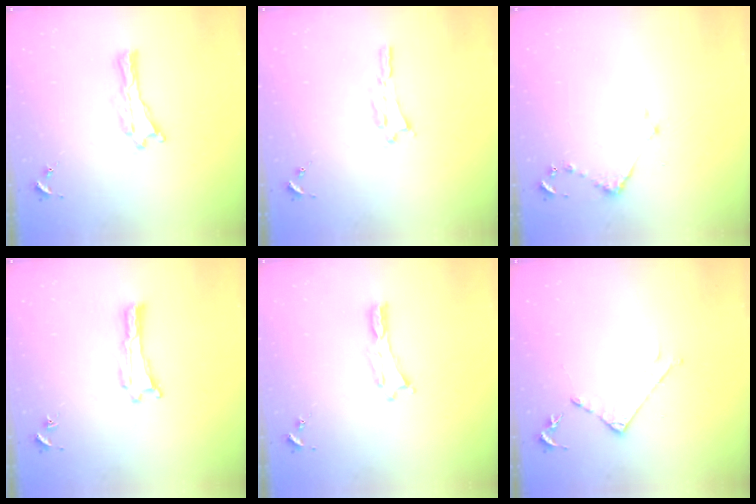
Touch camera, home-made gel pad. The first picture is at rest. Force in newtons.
{"total": 1.1, "press": 1.1, "slide": 0.2}
{"total": 2.9, "press": 2.9, "slide": 0.3}
{"total": 0.0}
{"total": 0.0}
{"total": 4.2, "press": 4.2, "slide": 0.5}